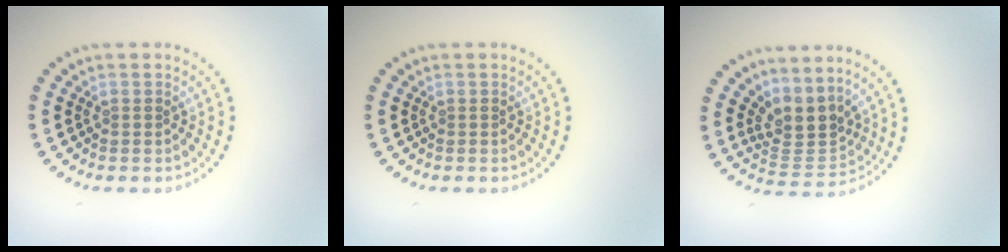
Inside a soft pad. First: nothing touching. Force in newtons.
{"total": 0.0}
{"total": 3.3, "press": 2.4, "slide": 2.3}